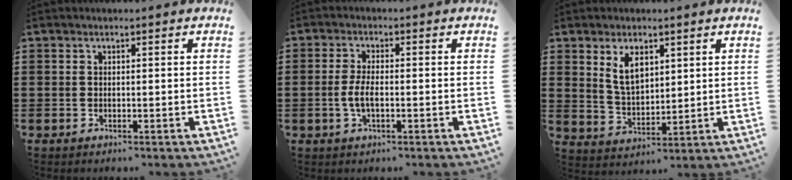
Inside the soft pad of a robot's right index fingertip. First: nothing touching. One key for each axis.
{"total": 3.7, "fx": -0.7, "fy": 1.2, "fz": 3.4, "tx": -0.083, "ty": -0.006, "tz": -0.020}
{"total": 5.8, "fx": 2.7, "fy": 3.0, "fz": 4.2, "tx": -0.085, "ty": 0.005, "tz": 0.046}